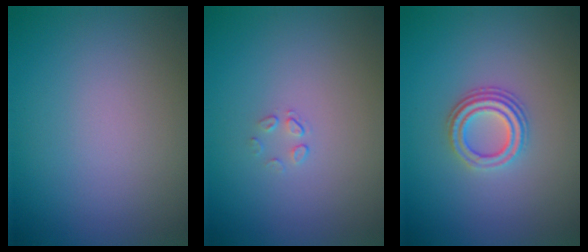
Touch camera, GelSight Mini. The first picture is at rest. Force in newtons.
{"total": 0.7, "press": 0.4, "slide": 0.6}
{"total": 3.0, "press": 2.5, "slide": 1.7}